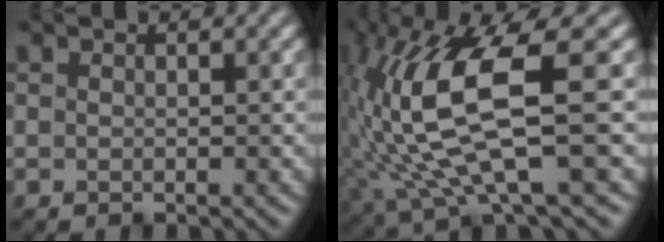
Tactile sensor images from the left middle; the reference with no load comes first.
{"total": 10.3, "force": [0.7, 2.8, 9.9], "torque": [-0.200, -0.008, 0.021]}